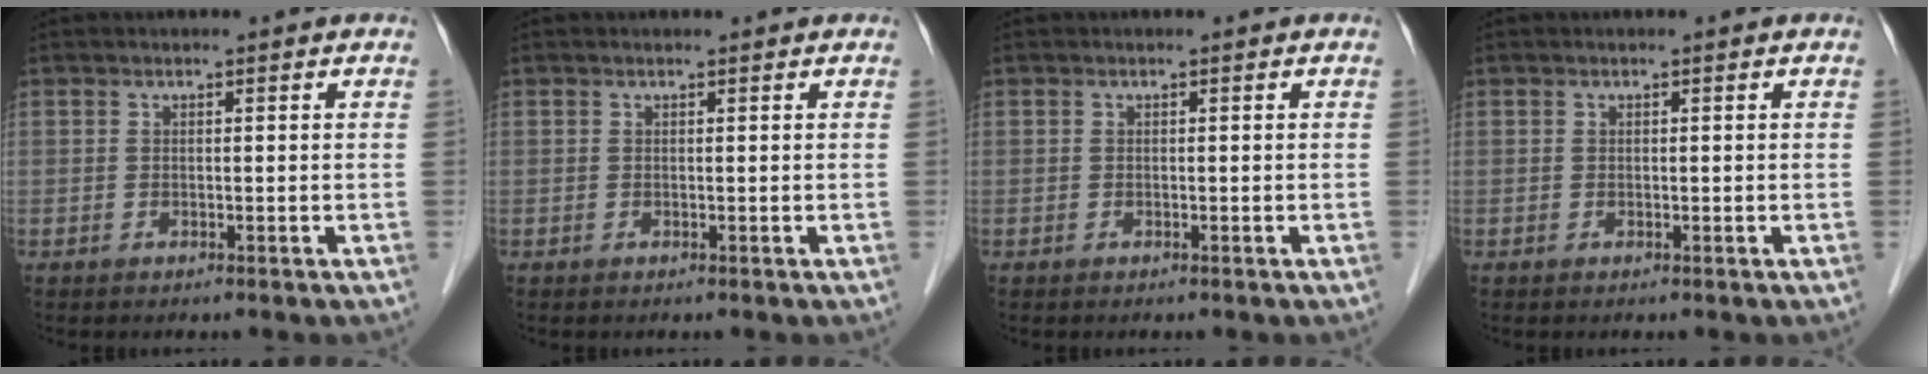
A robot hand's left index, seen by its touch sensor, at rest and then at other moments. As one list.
[{"total": 0.7, "force": [0.7, 0.1, 0.1], "torque": [-0.006, 0.009, 0.011]}, {"total": 0.0}, {"total": 0.0}]